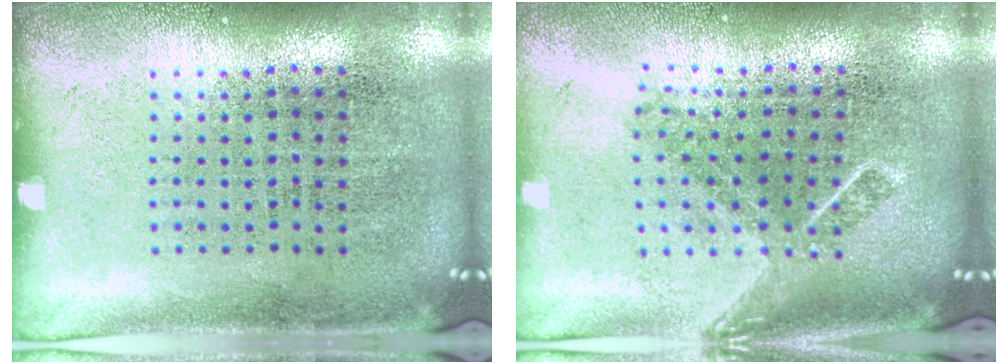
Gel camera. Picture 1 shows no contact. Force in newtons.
{"total": 1.8, "press": 1.3, "slide": 1.2}